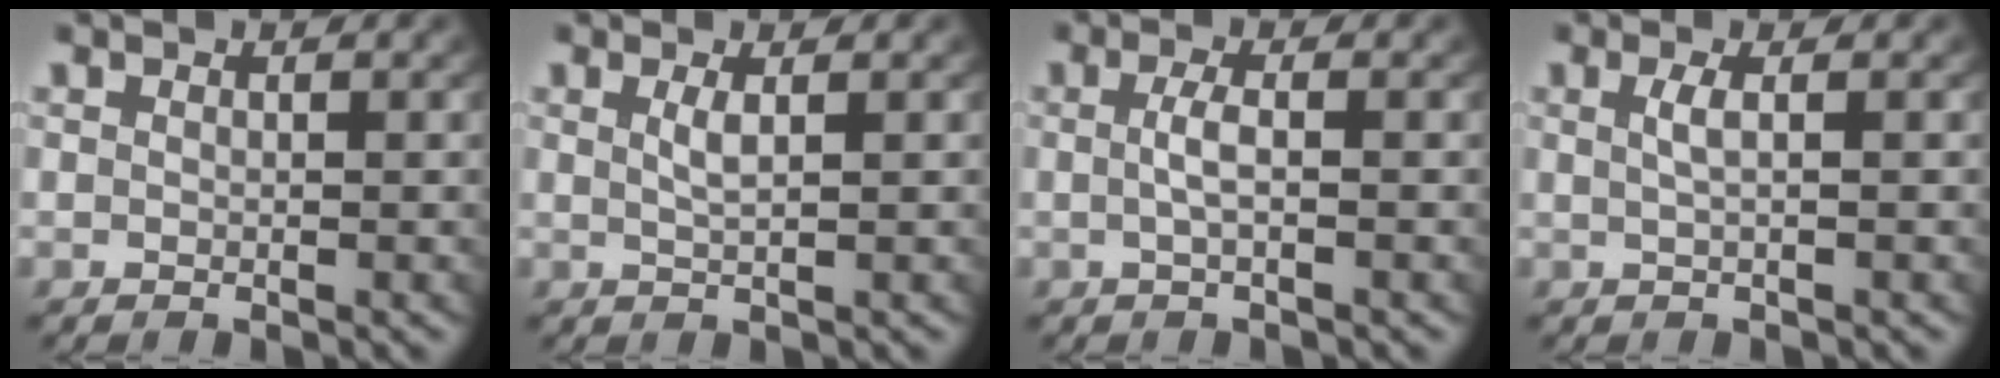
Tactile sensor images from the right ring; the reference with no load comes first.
{"total": 1.4, "force": [0.4, -0.2, 1.3], "torque": [-0.032, -0.011, 0.016]}
{"total": 1.8, "force": [-0.4, 0.0, 1.7], "torque": [-0.040, -0.004, -0.003]}
{"total": 1.4, "force": [0.1, -0.1, 1.4], "torque": [-0.029, -0.003, 0.007]}